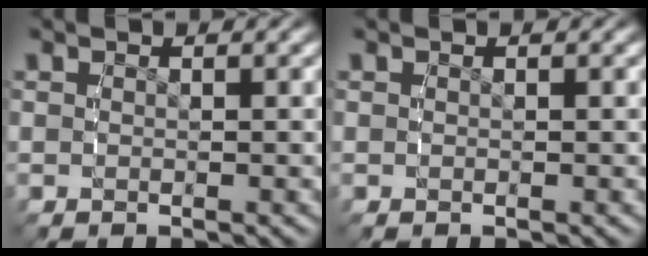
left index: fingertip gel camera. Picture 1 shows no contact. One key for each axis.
{"total": 0.0}